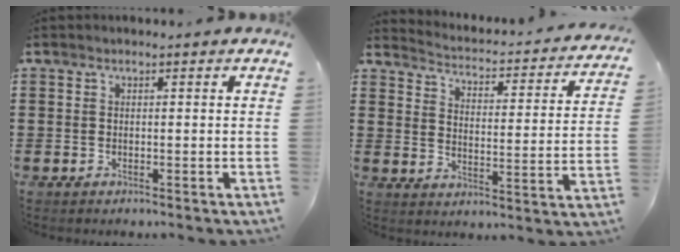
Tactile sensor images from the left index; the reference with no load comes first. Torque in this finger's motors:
{"motor_torque": [0.38, 0.57, -0.09, -0.04]}